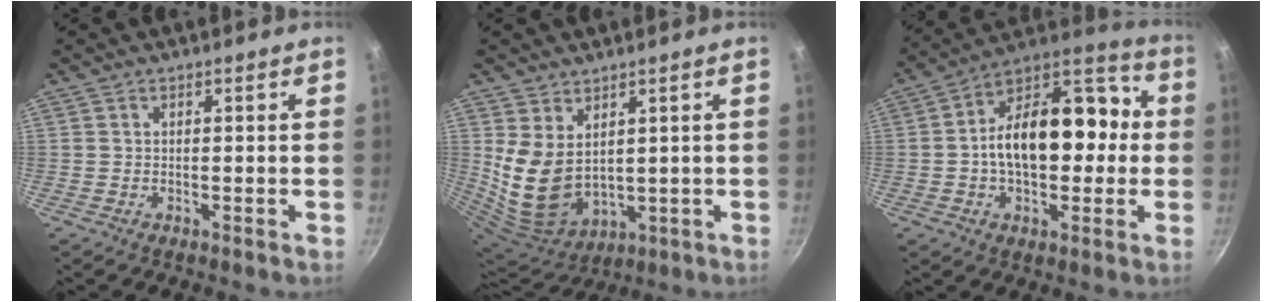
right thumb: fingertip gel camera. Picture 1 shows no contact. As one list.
[{"total": 10.6, "force": [3.1, 7.0, 7.4], "torque": [-0.128, -0.042, 0.083]}, {"total": 21.2, "force": [-0.4, 13.2, 16.6], "torque": [-0.224, 0.053, -0.018]}]